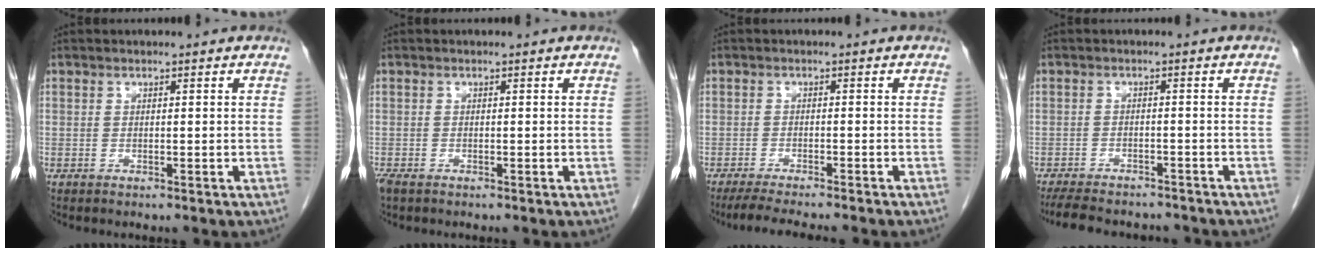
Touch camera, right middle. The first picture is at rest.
{"total": 1.9, "force": [-1.4, 0.9, 1.0], "torque": [-0.026, -0.006, -0.022]}
{"total": 7.4, "force": [-6.4, 0.1, 3.7], "torque": [-0.053, -0.019, -0.100]}
{"total": 11.9, "force": [-10.5, 3.5, 4.4], "torque": [-0.092, -0.005, -0.141]}